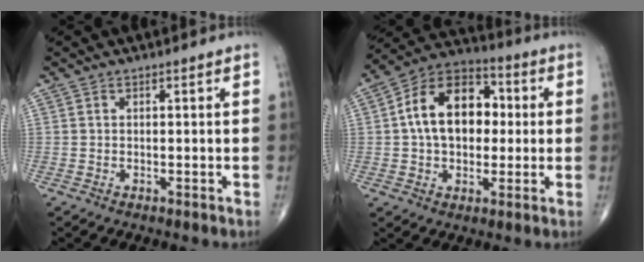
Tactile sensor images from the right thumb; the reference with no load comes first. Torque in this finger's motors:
{"motor_torque": [-0.48, 0.85, 0.54, -0.28, 0.29]}